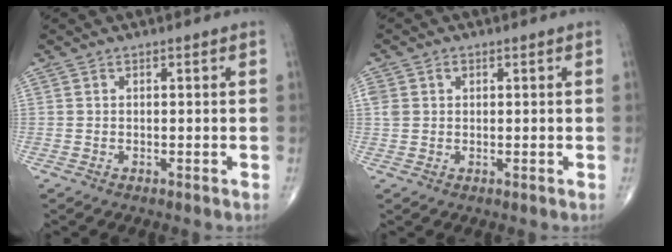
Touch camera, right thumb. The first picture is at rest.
{"total": 2.9, "force": [0.9, 2.3, 1.4], "torque": [-0.026, 0.008, 0.022]}